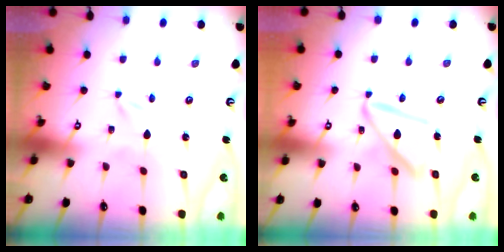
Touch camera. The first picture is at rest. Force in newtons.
{"total": 15.9, "press": 15.9, "slide": 1.7}